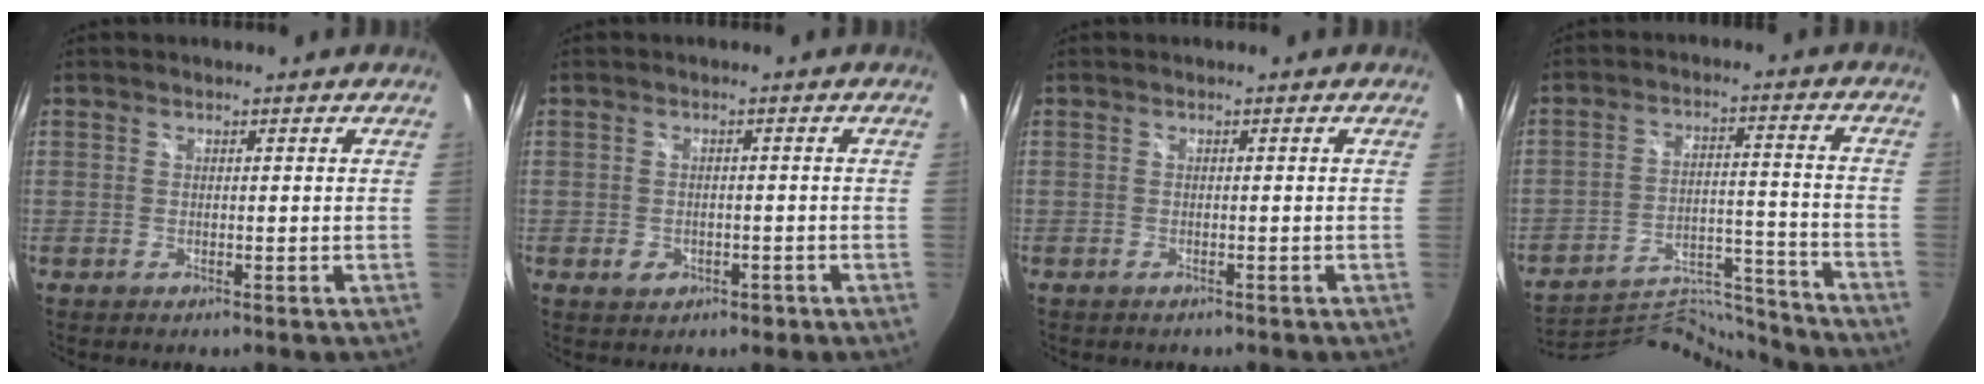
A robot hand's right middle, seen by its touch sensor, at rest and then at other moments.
{"total": 2.7, "force": [-1.0, 2.3, 1.0], "torque": [-0.021, 0.002, -0.009]}
{"total": 0.8, "force": [-0.7, 0.4, 0.1], "torque": [-0.007, 0.001, -0.008]}
{"total": 17.0, "force": [-16.8, 1.1, 2.0], "torque": [-0.044, 0.024, -0.261]}